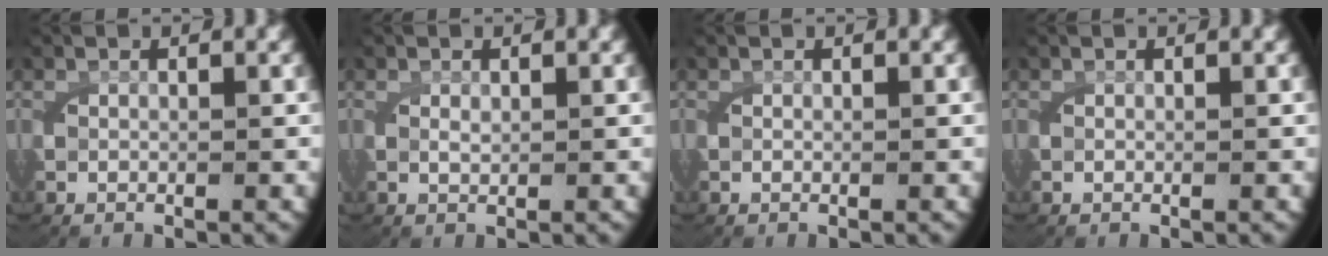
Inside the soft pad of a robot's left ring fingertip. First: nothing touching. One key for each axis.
{"total": 0.7, "fx": 0.5, "fy": 0.0, "fz": 0.5, "tx": -0.012, "ty": -0.004, "tz": 0.013}
{"total": 0.0}
{"total": 0.0}